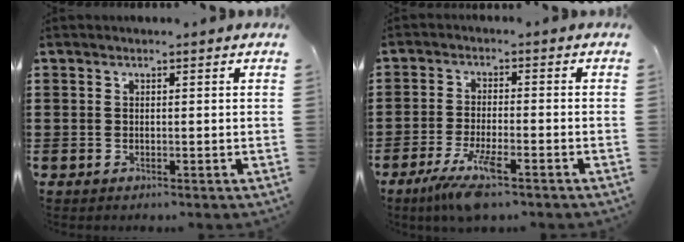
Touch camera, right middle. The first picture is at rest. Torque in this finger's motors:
{"motor_torque": [2.04, 0.10, 0.60, 0.21]}